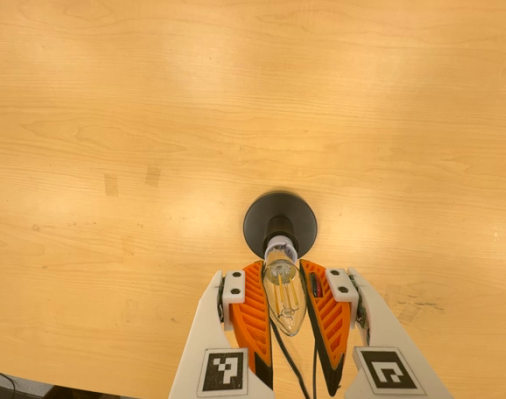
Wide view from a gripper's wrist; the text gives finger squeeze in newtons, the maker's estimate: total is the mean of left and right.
{"total": 20.4, "left": 21.4, "right": 19.3}